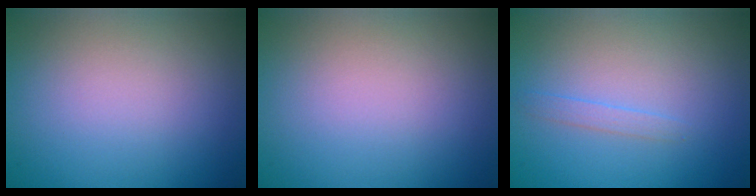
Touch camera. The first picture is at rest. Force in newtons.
{"total": 0.0}
{"total": 1.0, "press": 1.0, "slide": 0.1}